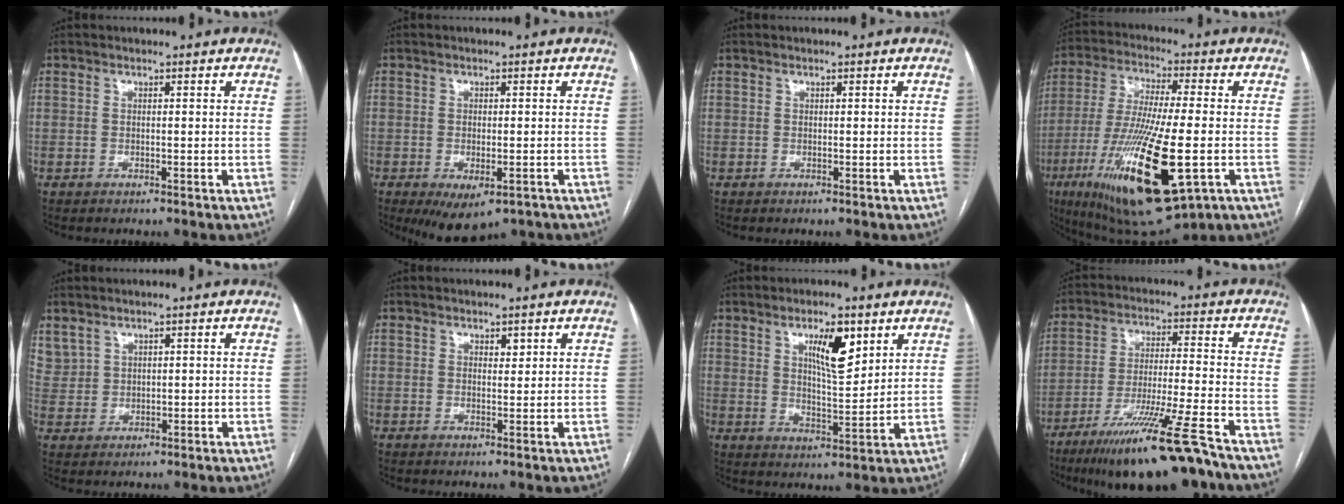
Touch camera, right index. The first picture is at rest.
{"total": 6.1, "force": [-3.5, 2.7, 4.2], "torque": [-0.059, -0.010, -0.045]}
{"total": 0.0}
{"total": 22.9, "force": [-7.7, 4.4, 21.0], "torque": [-0.416, -0.047, -0.121]}
{"total": 4.0, "force": [3.0, 2.7, 0.5], "torque": [-0.014, 0.010, 0.072]}
{"total": 1.2, "force": [0.8, 0.6, 0.7], "torque": [-0.008, -0.001, 0.011]}
{"total": 8.2, "force": [4.0, 2.4, 6.7], "torque": [-0.113, 0.000, 0.069]}
{"total": 16.7, "force": [-12.1, 0.4, 11.5], "torque": [-0.182, -0.034, -0.200]}